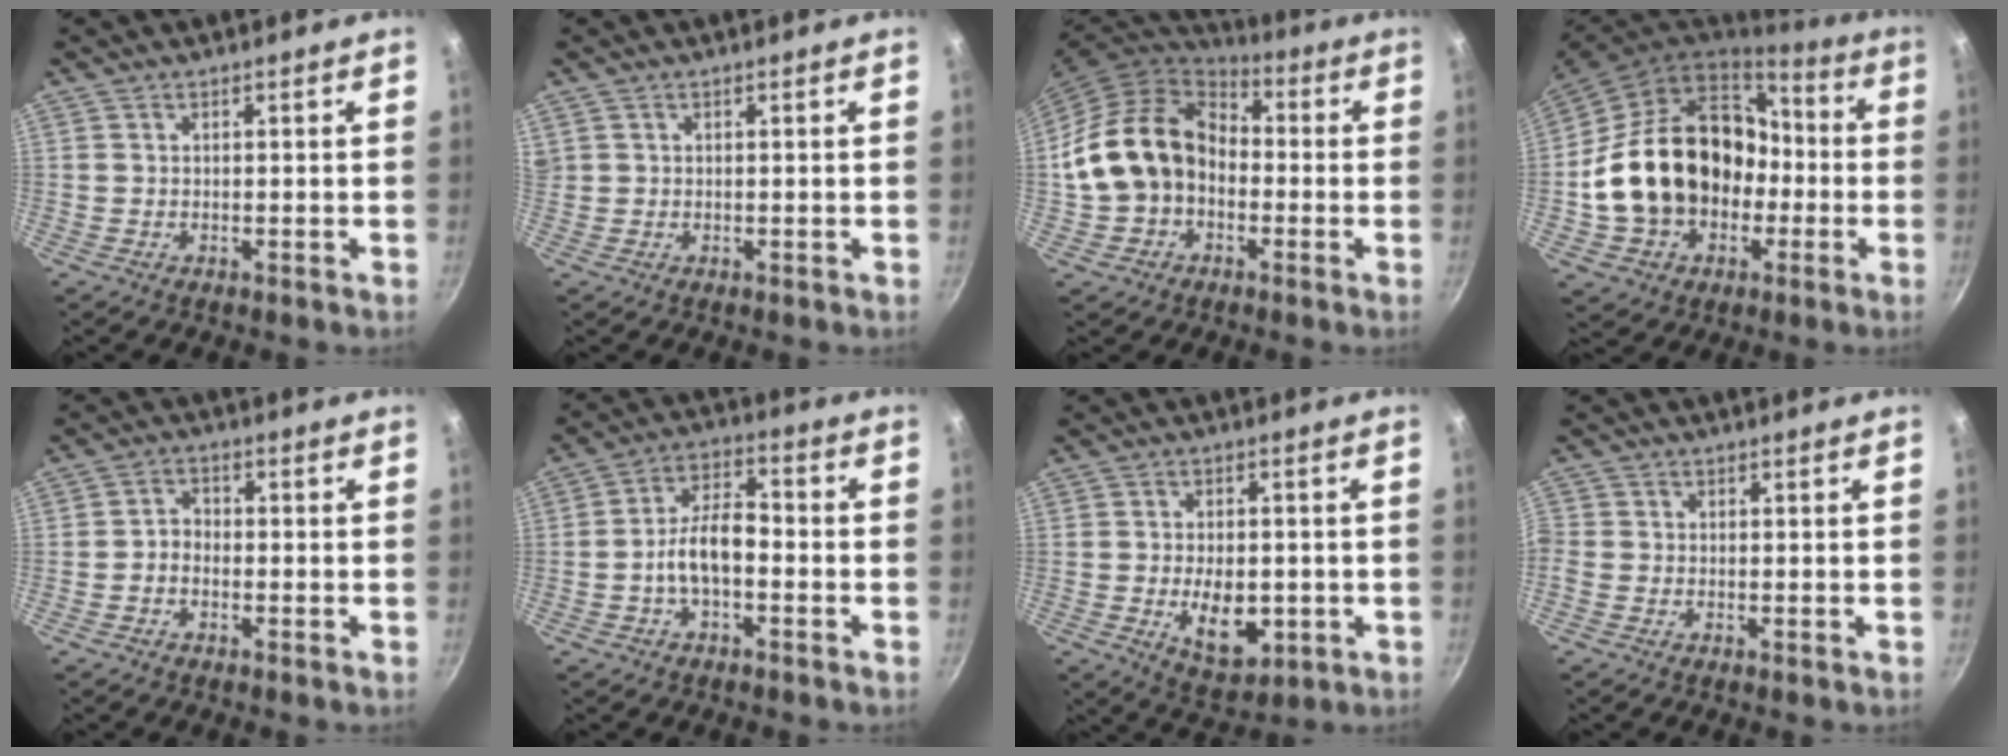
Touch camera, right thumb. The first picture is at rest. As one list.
[{"total": 0.8, "force": [0.4, 0.7, 0.2], "torque": [-0.004, 0.006, 0.009]}, {"total": 17.6, "force": [-1.4, 13.7, 11.0], "torque": [-0.179, 0.050, -0.032]}, {"total": 23.7, "force": [-2.5, 18.4, 14.8], "torque": [-0.236, 0.062, -0.022]}, {"total": 2.8, "force": [-1.2, 2.1, 1.5], "torque": [-0.019, 0.022, -0.028]}, {"total": 8.5, "force": [-2.4, 4.4, 6.8], "torque": [-0.109, 0.043, -0.049]}, {"total": 10.1, "force": [-2.0, 6.1, 7.8], "torque": [-0.098, -0.002, -0.018]}, {"total": 1.5, "force": [-0.7, 1.2, 0.6], "torque": [-0.016, 0.002, -0.020]}]